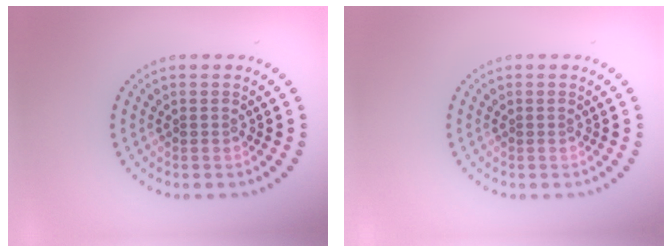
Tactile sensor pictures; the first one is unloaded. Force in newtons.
{"total": 0.0}